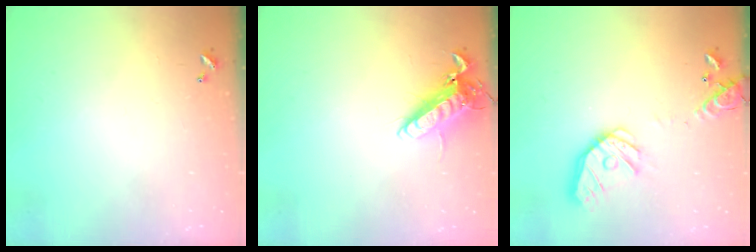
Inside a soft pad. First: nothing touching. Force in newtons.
{"total": 12.8, "press": 12.7, "slide": 1.9}
{"total": 16.9, "press": 16.7, "slide": 3.0}